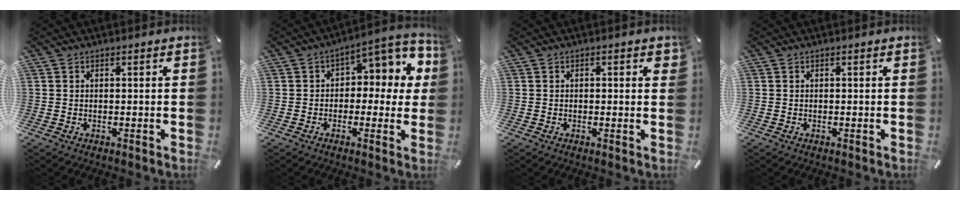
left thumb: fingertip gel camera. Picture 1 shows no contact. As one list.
[{"total": 8.4, "force": [1.5, 5.2, 6.4], "torque": [-0.074, -0.017, 0.018]}, {"total": 1.1, "force": [0.1, 0.6, 0.9], "torque": [-0.009, 0.000, -0.001]}, {"total": 0.0}]